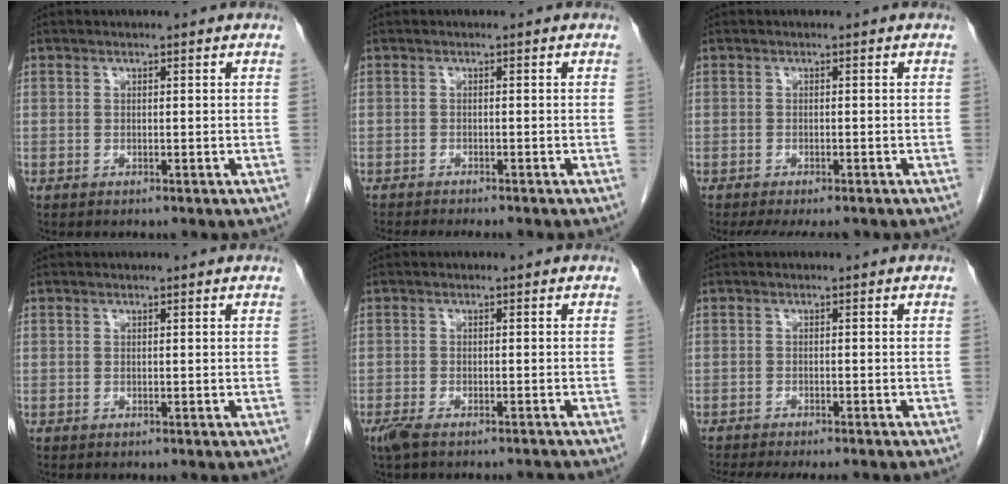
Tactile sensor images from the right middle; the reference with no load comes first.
{"total": 7.9, "force": [-7.0, 1.1, 3.4], "torque": [-0.039, -0.011, -0.097]}
{"total": 7.2, "force": [-5.8, 2.3, 3.5], "torque": [-0.043, -0.013, -0.079]}
{"total": 0.0}
{"total": 4.7, "force": [-4.0, 0.8, 2.3], "torque": [-0.040, -0.009, -0.068]}
{"total": 11.5, "force": [-10.0, 2.0, 5.3], "torque": [-0.081, -0.017, -0.134]}